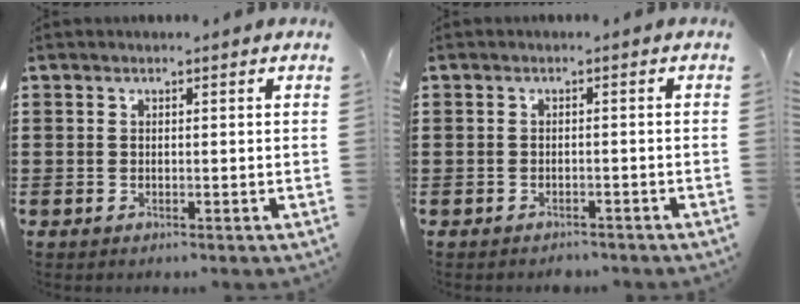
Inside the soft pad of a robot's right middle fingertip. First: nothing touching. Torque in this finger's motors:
{"motor_torque": [-0.44, 0.31, -0.40, -0.21]}